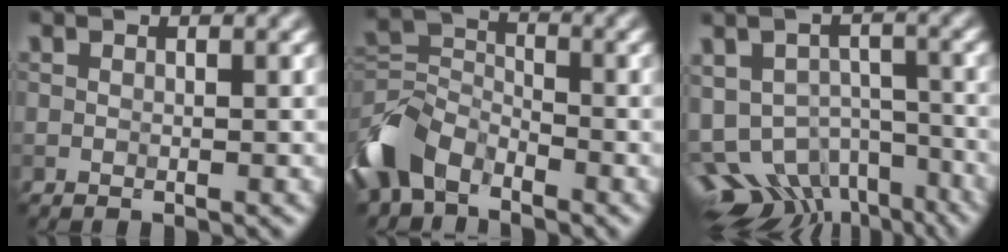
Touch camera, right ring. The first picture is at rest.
{"total": 7.2, "force": [-4.2, 4.6, 3.6], "torque": [-0.079, -0.003, -0.100]}
{"total": 9.7, "force": [-6.0, 5.6, 5.2], "torque": [-0.087, -0.012, -0.080]}